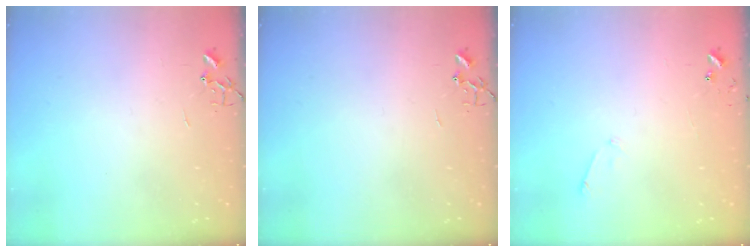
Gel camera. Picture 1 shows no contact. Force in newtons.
{"total": 0.0}
{"total": 4.2, "press": 4.2, "slide": 0.3}